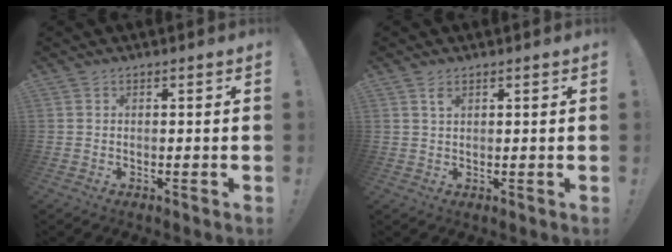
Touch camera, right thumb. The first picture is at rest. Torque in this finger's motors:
{"motor_torque": [-0.01, -0.05, 0.07, 0.20, 0.01]}